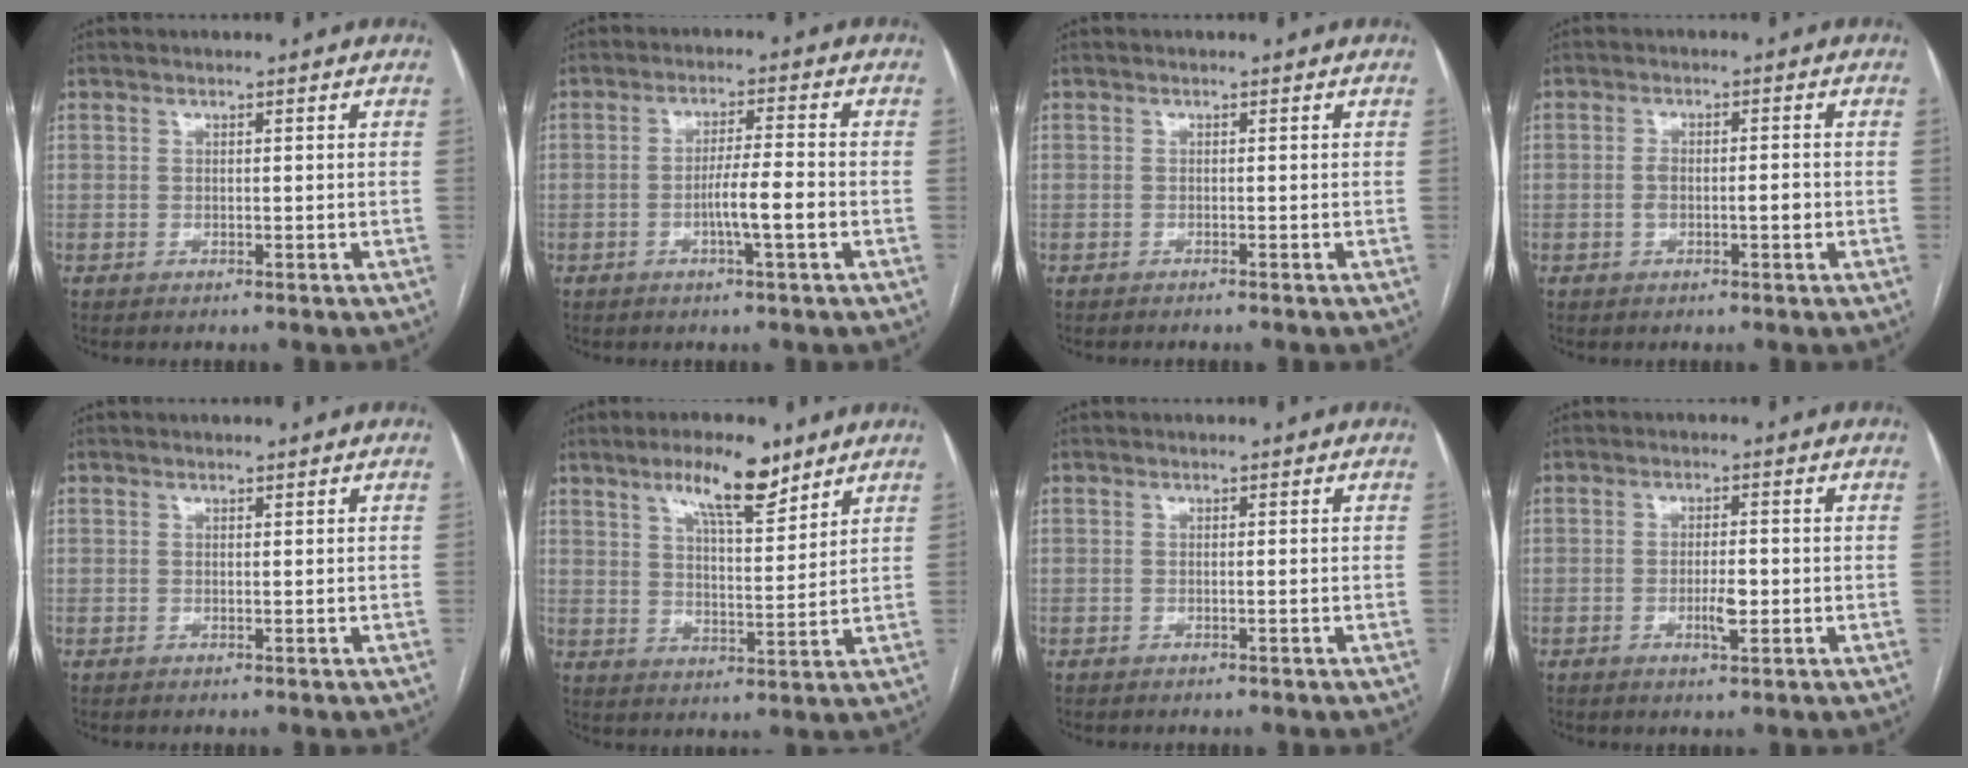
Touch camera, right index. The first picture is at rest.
{"total": 5.3, "force": [-1.7, 0.0, 5.0], "torque": [-0.089, -0.002, -0.031]}
{"total": 0.0}
{"total": 3.2, "force": [-0.7, 1.2, 2.8], "torque": [-0.059, 0.008, -0.009]}
{"total": 0.0}
{"total": 9.8, "force": [6.8, 2.3, 6.7], "torque": [-0.116, -0.001, 0.115]}
{"total": 0.0}
{"total": 3.3, "force": [-0.8, 0.8, 3.1], "torque": [-0.057, -0.001, -0.012]}